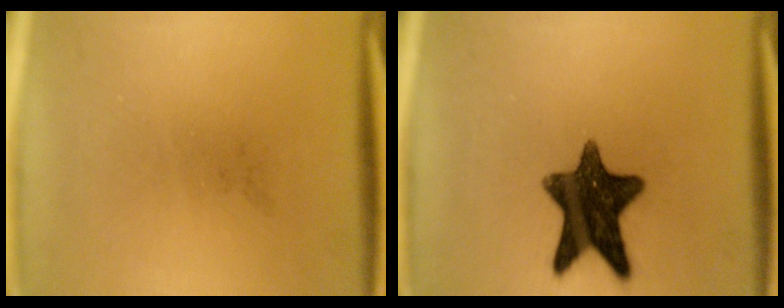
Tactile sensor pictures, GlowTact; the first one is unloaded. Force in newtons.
{"total": 12.8}